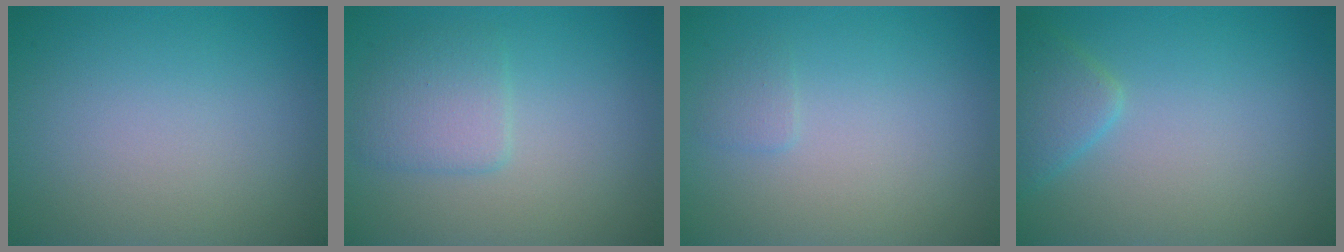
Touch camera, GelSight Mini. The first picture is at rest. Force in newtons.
{"total": 2.5, "press": 2.5, "slide": 0.1}
{"total": 0.8, "press": 0.8, "slide": 0.1}
{"total": 2.3, "press": 2.3, "slide": 0.1}